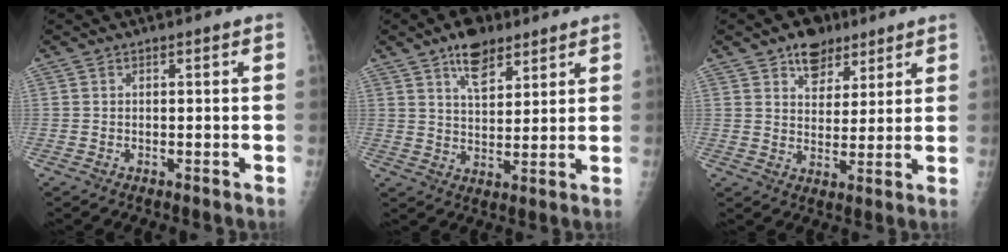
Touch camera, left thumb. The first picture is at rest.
{"total": 8.3, "force": [5.3, 4.1, 4.8], "torque": [-0.056, -0.028, 0.089]}
{"total": 7.6, "force": [5.0, 5.0, 2.9], "torque": [-0.013, -0.024, 0.080]}